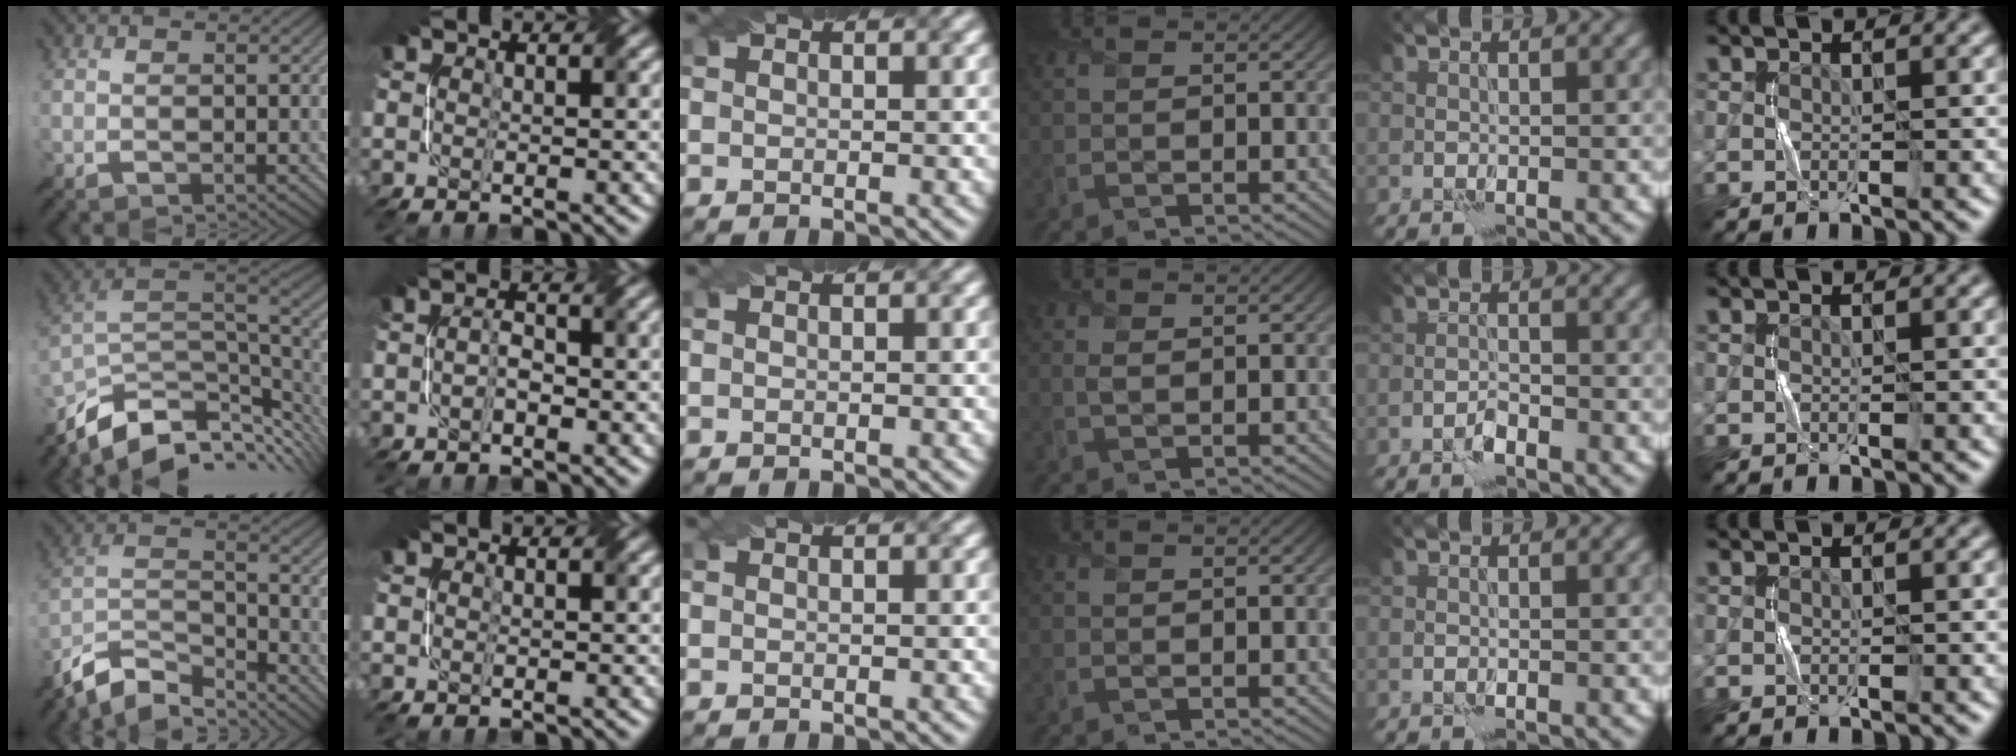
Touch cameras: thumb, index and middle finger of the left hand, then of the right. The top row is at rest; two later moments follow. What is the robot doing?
{"motion": "twist", "object": "screw"}